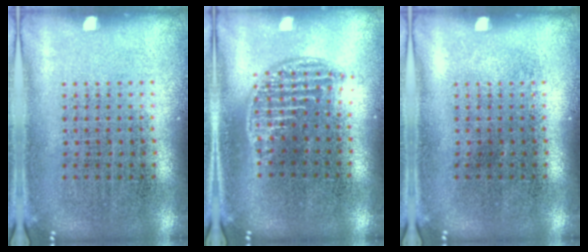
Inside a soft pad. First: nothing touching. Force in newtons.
{"total": 1.2, "press": 1.1, "slide": 0.6}
{"total": 0.0}